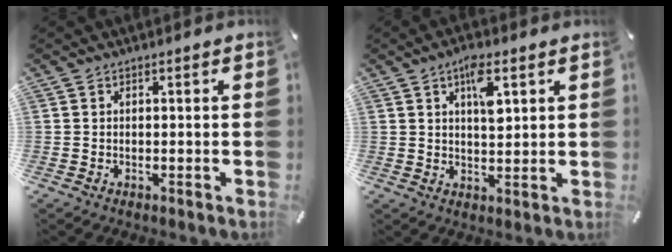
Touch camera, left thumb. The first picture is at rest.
{"total": 7.0, "force": [3.1, 3.0, 5.5], "torque": [-0.077, -0.009, 0.045]}